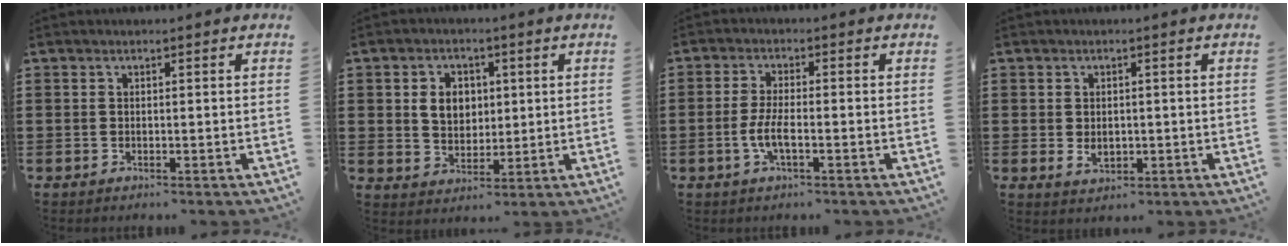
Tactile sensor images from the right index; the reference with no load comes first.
{"total": 5.2, "force": [1.0, 4.2, 2.9], "torque": [-0.064, 0.011, 0.013]}
{"total": 4.3, "force": [-1.5, 1.0, 3.9], "torque": [-0.087, -0.003, -0.033]}
{"total": 2.2, "force": [-0.1, 1.5, 1.6], "torque": [-0.032, 0.006, -0.002]}